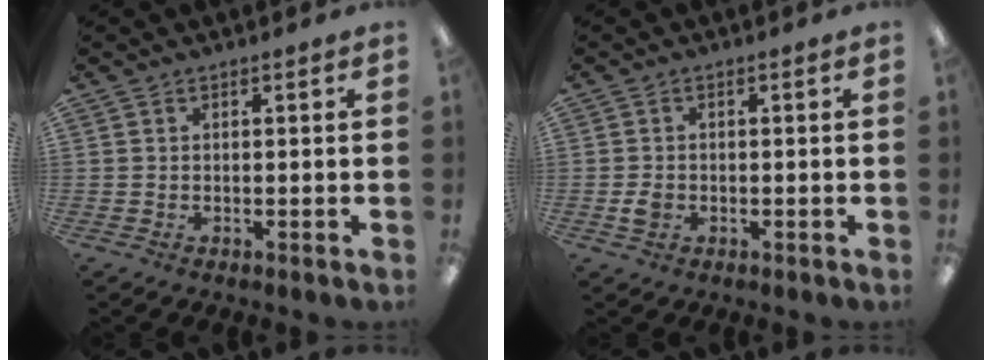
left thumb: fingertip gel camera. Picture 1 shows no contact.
{"total": 2.2, "force": [-0.6, 1.7, 1.3], "torque": [-0.022, 0.003, -0.010]}